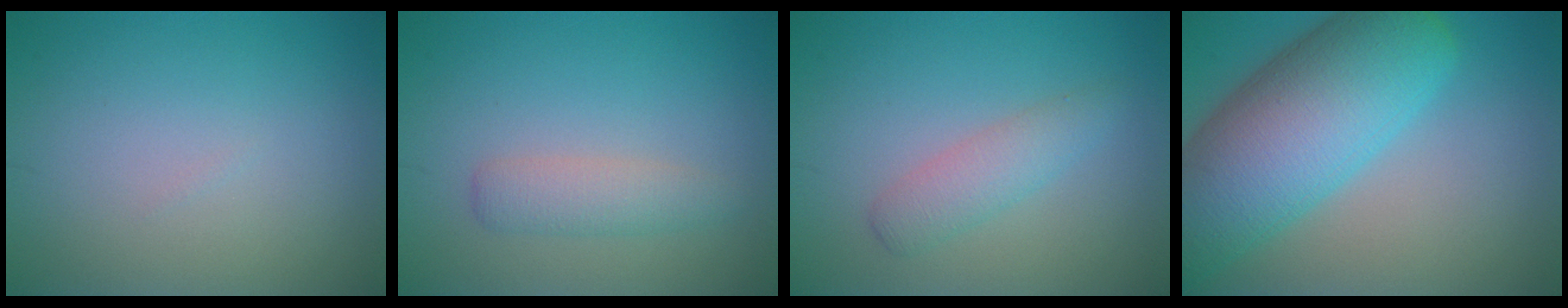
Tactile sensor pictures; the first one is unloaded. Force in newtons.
{"total": 2.2, "press": 2.2, "slide": 0.0}
{"total": 2.4, "press": 2.4, "slide": 0.1}
{"total": 12.0, "press": 12.0, "slide": 0.5}